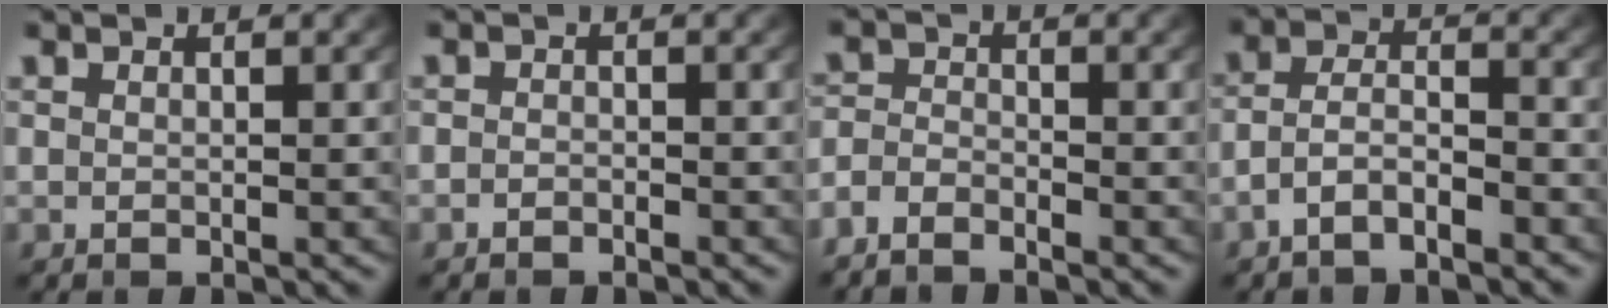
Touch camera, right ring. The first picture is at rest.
{"total": 0.9, "force": [-0.9, 0.2, -0.1], "torque": [-0.003, -0.011, -0.012]}
{"total": 2.9, "force": [-2.4, 1.6, 0.5], "torque": [-0.020, -0.015, -0.044]}
{"total": 3.9, "force": [-2.7, 2.1, 1.9], "torque": [-0.037, -0.015, -0.047]}